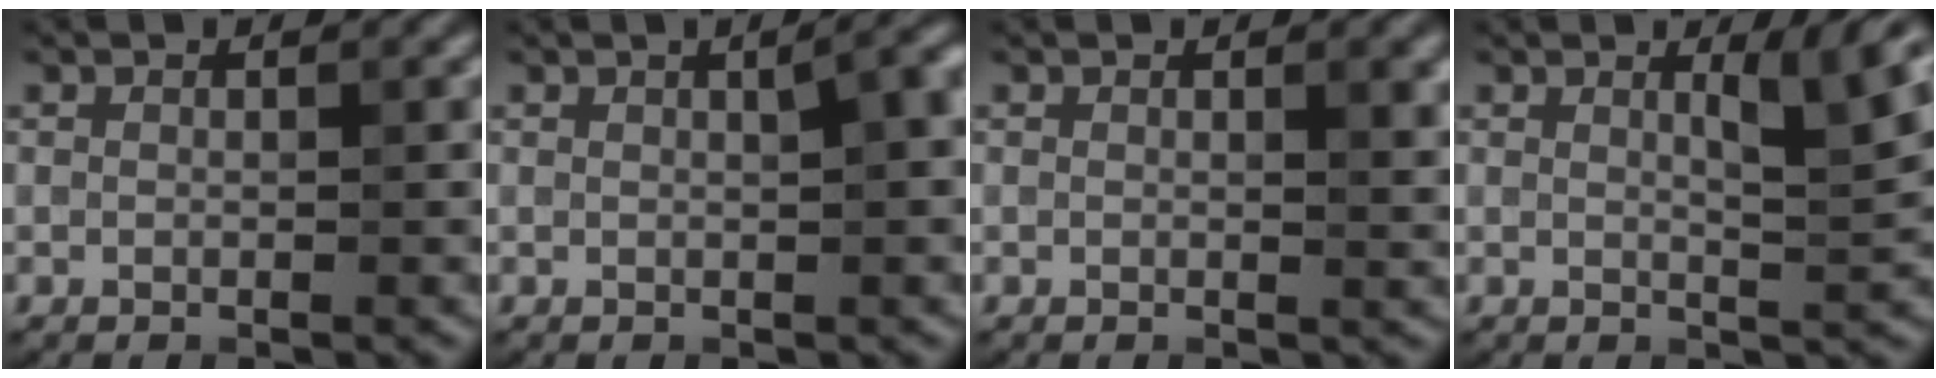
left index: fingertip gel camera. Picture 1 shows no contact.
{"total": 3.4, "force": [1.0, 0.9, 3.2], "torque": [-0.035, 0.012, 0.010]}
{"total": 1.8, "force": [0.6, 0.5, 1.6], "torque": [-0.018, -0.001, 0.007]}
{"total": 4.2, "force": [1.7, 0.8, 3.8], "torque": [-0.053, -0.002, 0.025]}